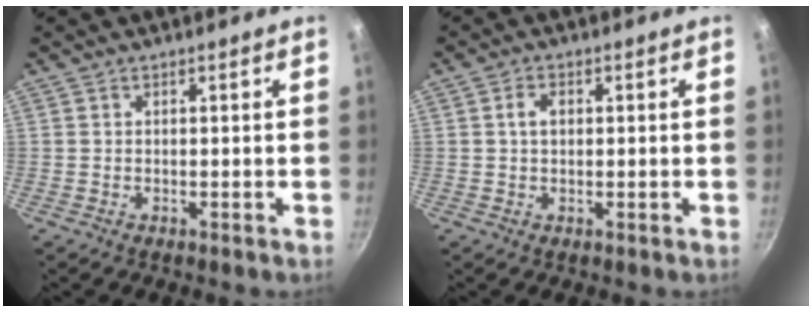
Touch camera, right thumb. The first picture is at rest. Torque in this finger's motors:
{"motor_torque": [-0.13, 0.20, 0.26, -0.07, 0.01]}